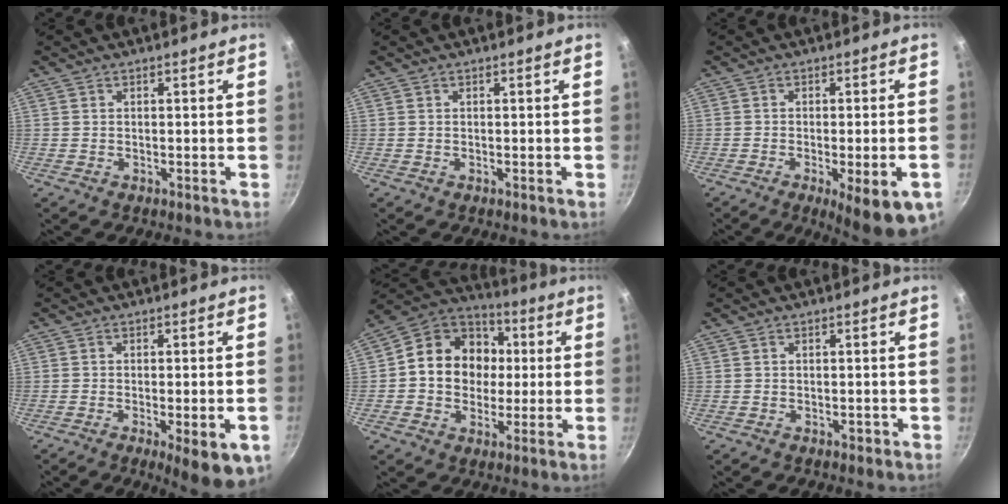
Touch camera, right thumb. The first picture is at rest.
{"total": 0.0}
{"total": 11.2, "force": [-4.5, 2.8, 9.9], "torque": [-0.115, 0.004, -0.055]}
{"total": 9.6, "force": [-3.8, 2.5, 8.4], "torque": [-0.095, 0.004, -0.047]}
{"total": 15.7, "force": [1.0, 13.3, 8.4], "torque": [-0.100, 0.025, 0.000]}
{"total": 1.0, "force": [-0.5, 0.6, 0.6], "torque": [-0.005, 0.006, -0.004]}